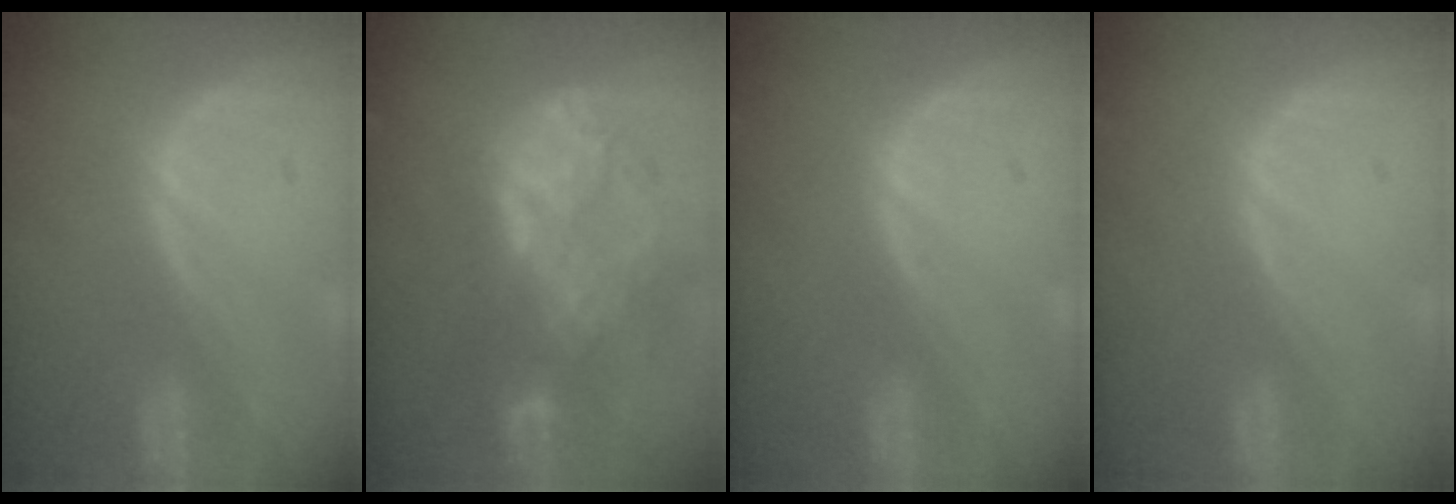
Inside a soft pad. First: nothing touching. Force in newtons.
{"total": 9.0, "press": 7.7, "slide": 4.7}
{"total": 0.0}
{"total": 0.0}